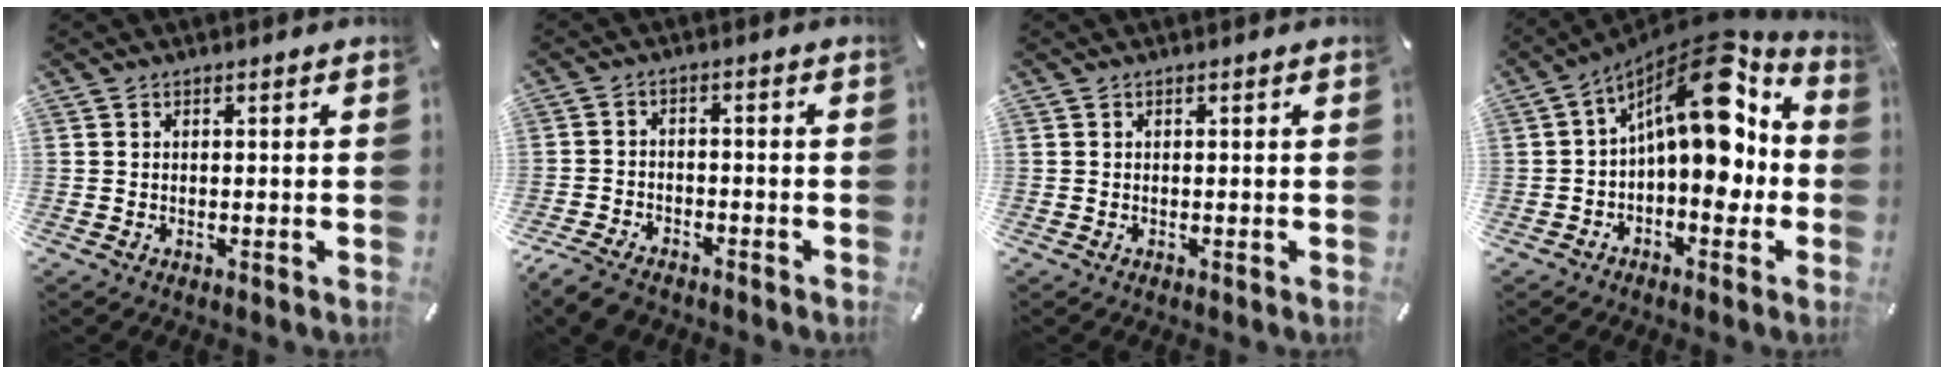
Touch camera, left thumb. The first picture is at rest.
{"total": 5.0, "force": [-4.1, 2.1, 1.8], "torque": [-0.047, 0.017, -0.082]}
{"total": 0.0}
{"total": 17.0, "force": [5.3, 8.2, 13.9], "torque": [-0.205, -0.049, 0.084]}